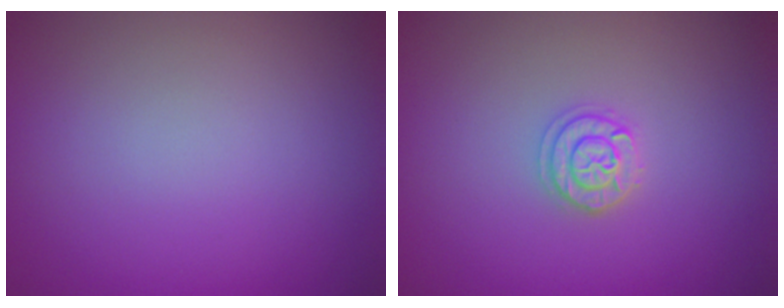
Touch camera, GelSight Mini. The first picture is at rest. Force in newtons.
{"total": 1.7, "press": 1.7, "slide": 0.2}